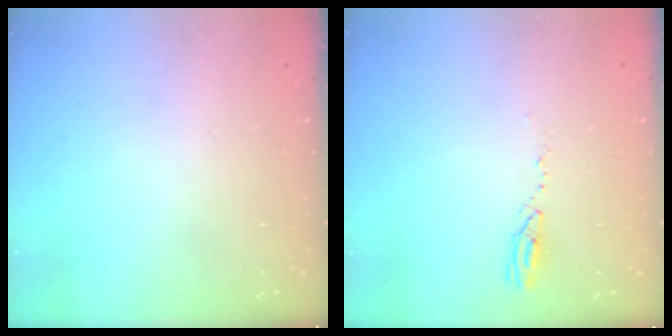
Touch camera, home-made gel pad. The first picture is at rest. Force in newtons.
{"total": 4.1, "press": 4.1, "slide": 0.4}